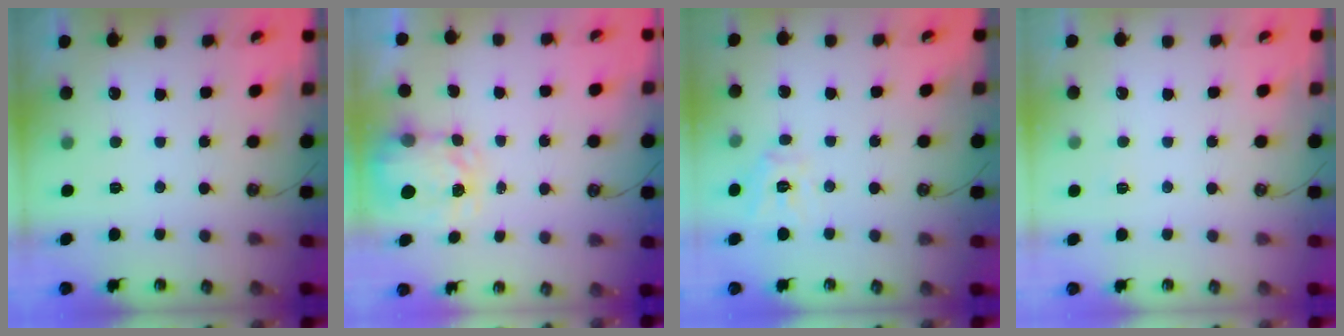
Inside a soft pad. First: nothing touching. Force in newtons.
{"total": 3.9, "press": 3.9, "slide": 0.6}
{"total": 10.1, "press": 10.0, "slide": 0.9}
{"total": 2.8, "press": 2.8, "slide": 0.3}